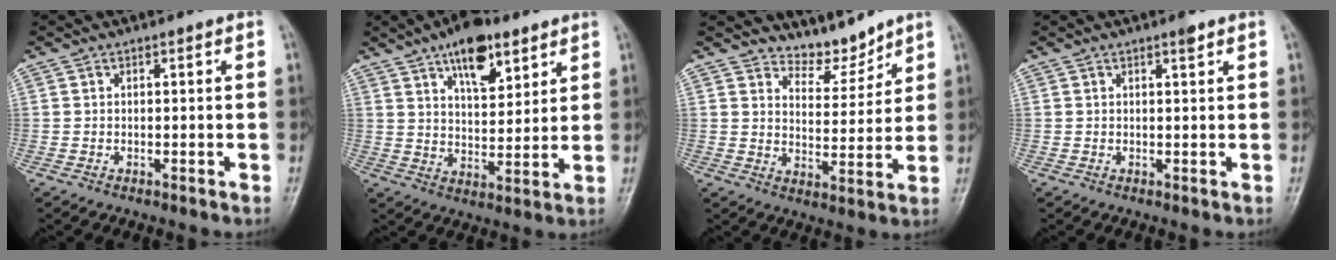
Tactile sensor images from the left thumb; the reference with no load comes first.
{"total": 11.8, "force": [7.1, 5.4, 7.7], "torque": [-0.092, -0.038, 0.114]}
{"total": 5.9, "force": [5.6, 1.9, 0.2], "torque": [0.020, -0.056, 0.105]}
{"total": 1.2, "force": [0.8, 0.2, 0.8], "torque": [-0.012, -0.005, 0.013]}